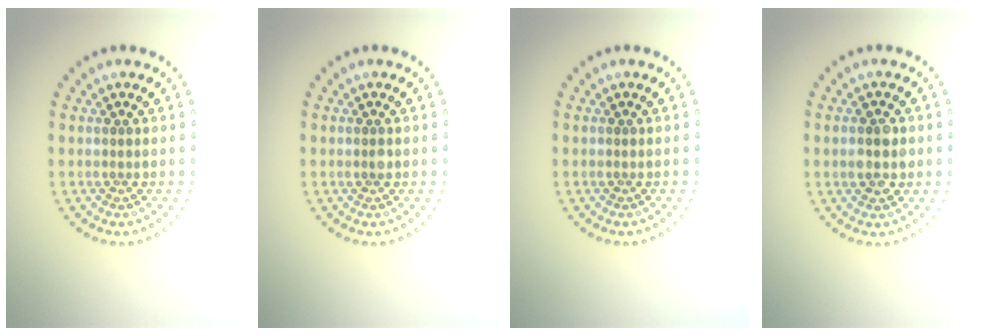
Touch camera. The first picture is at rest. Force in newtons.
{"total": 0.8, "press": 0.8, "slide": 0.2}
{"total": 0.0}
{"total": 2.9, "press": 2.9, "slide": 0.2}